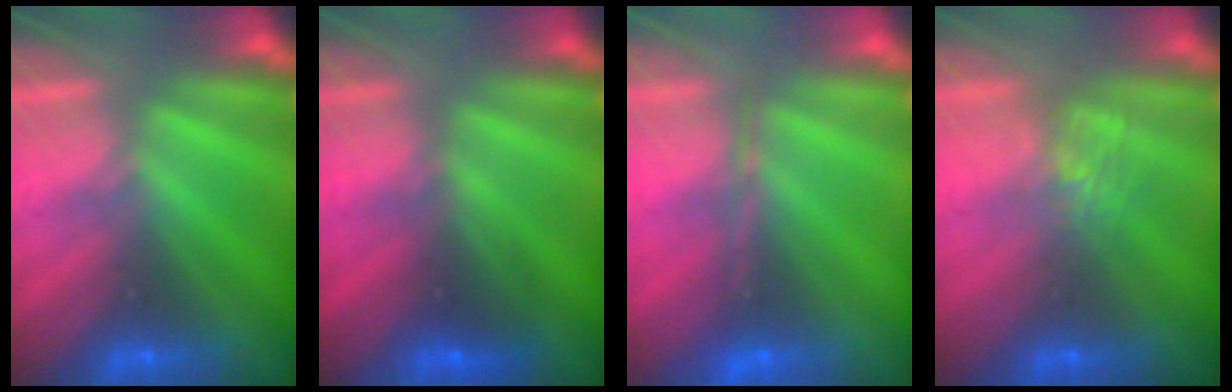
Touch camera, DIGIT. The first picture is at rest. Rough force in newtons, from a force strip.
{"total": 2.6}
{"total": 1.7}
{"total": 2.1}